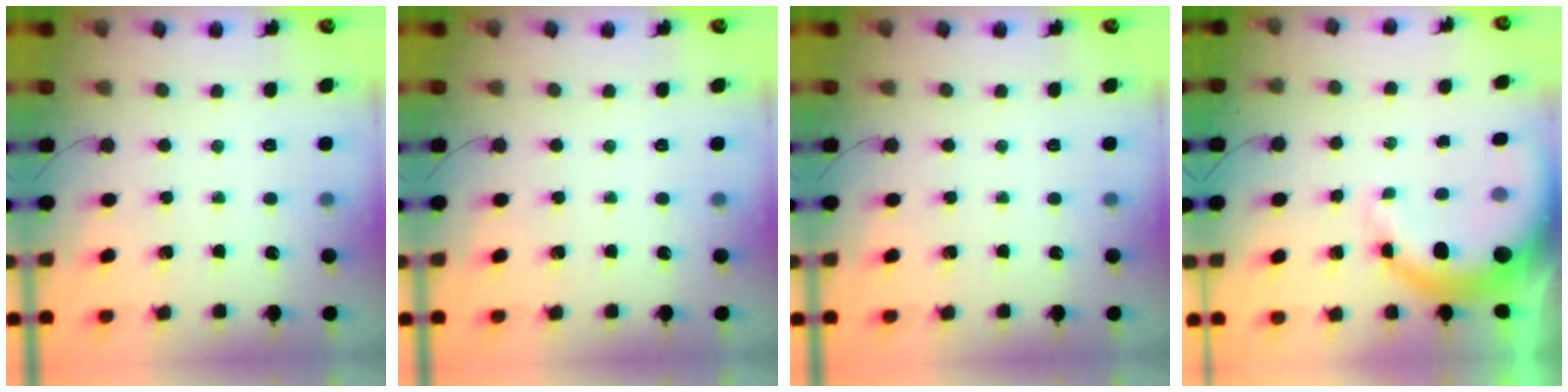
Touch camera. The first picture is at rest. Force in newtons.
{"total": 0.0}
{"total": 0.0}
{"total": 7.7, "press": 7.4, "slide": 1.9}